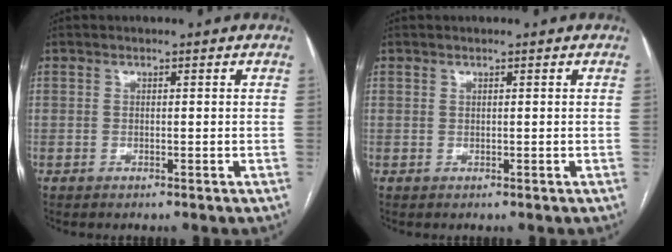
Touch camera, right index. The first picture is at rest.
{"total": 0.0}